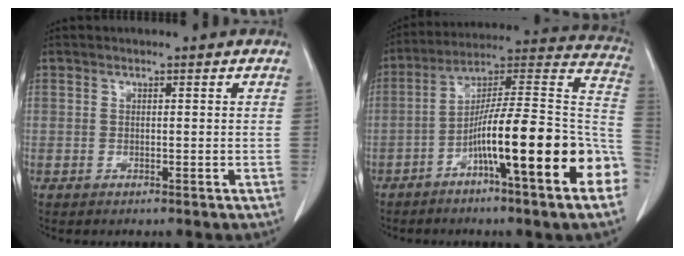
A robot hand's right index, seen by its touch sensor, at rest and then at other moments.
{"total": 23.2, "force": [-8.8, 1.3, 21.5], "torque": [-0.256, 0.015, -0.137]}